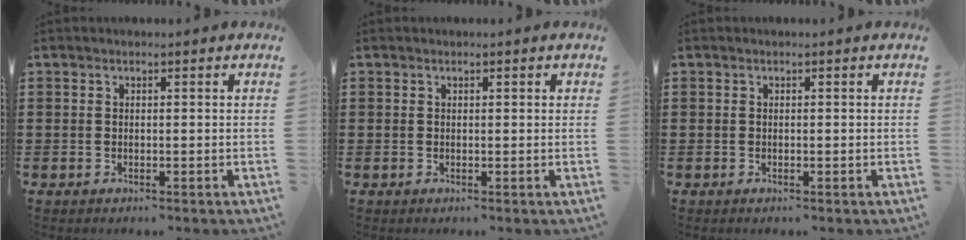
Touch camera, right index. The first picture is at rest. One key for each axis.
{"total": 0.0}
{"total": 0.0}